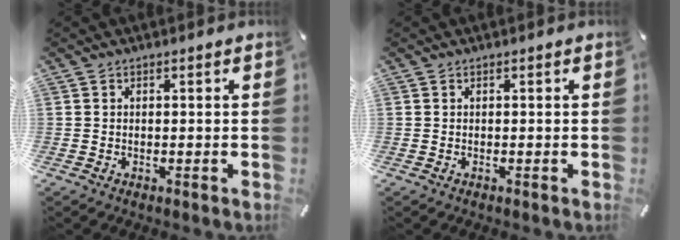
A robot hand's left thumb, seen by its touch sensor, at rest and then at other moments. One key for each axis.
{"total": 0.0}